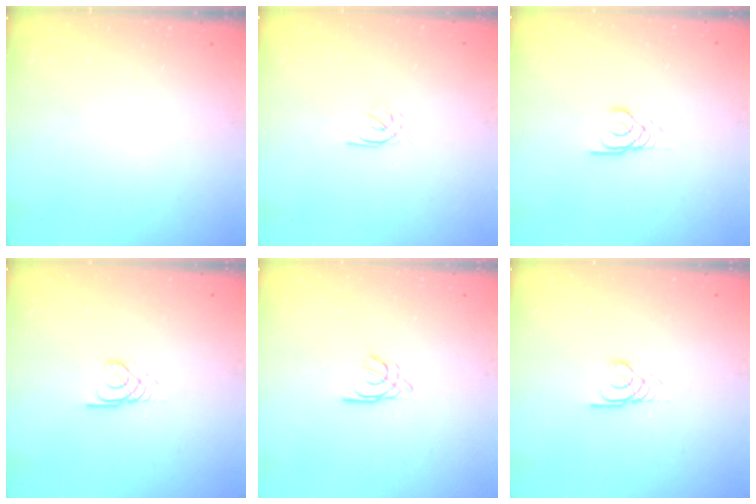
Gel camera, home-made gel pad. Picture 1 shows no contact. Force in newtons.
{"total": 2.1, "press": 2.0, "slide": 0.5}
{"total": 2.4, "press": 2.4, "slide": 0.1}
{"total": 2.4, "press": 2.4, "slide": 0.3}
{"total": 3.3, "press": 3.3, "slide": 0.3}
{"total": 2.4, "press": 2.4, "slide": 0.3}